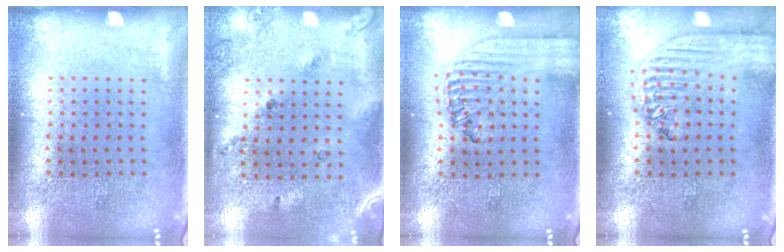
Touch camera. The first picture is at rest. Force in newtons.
{"total": 1.5, "press": 1.1, "slide": 1.0}
{"total": 1.5, "press": 1.4, "slide": 0.5}
{"total": 2.2, "press": 1.9, "slide": 1.1}